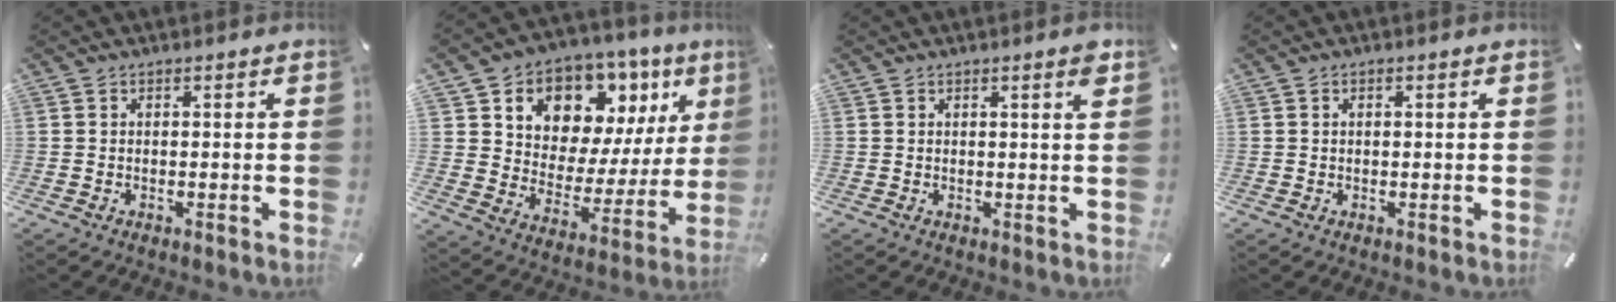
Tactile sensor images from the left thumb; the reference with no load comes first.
{"total": 10.6, "force": [7.4, 7.3, 2.2], "torque": [-0.034, -0.089, 0.131]}
{"total": 2.5, "force": [1.2, 0.3, 2.1], "torque": [-0.030, -0.005, 0.016]}
{"total": 0.7, "force": [0.1, 0.4, 0.6], "torque": [-0.011, 0.003, 0.001]}